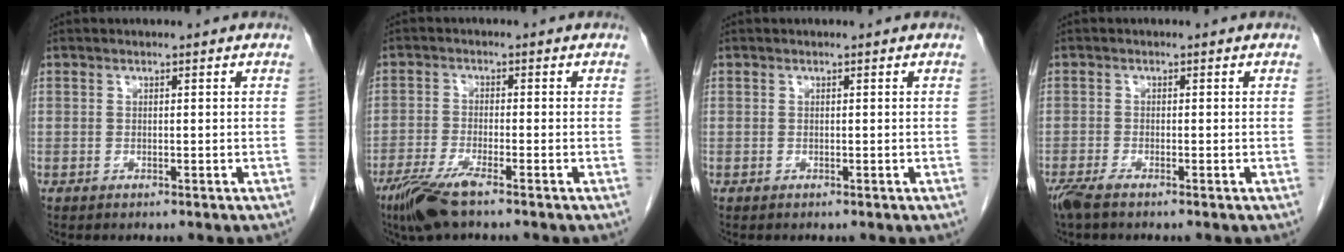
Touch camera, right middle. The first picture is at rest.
{"total": 6.2, "force": [-4.3, 0.4, 4.4], "torque": [-0.093, -0.017, -0.083]}
{"total": 0.0}
{"total": 2.8, "force": [-2.1, 0.4, 1.8], "torque": [-0.037, -0.008, -0.042]}